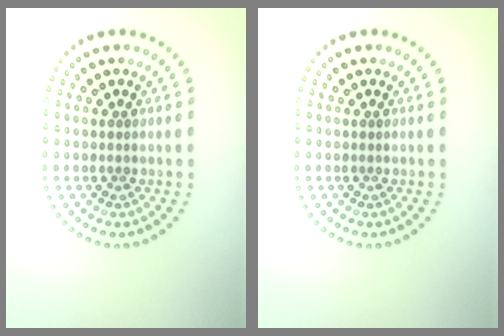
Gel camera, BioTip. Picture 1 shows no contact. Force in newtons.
{"total": 0.0}